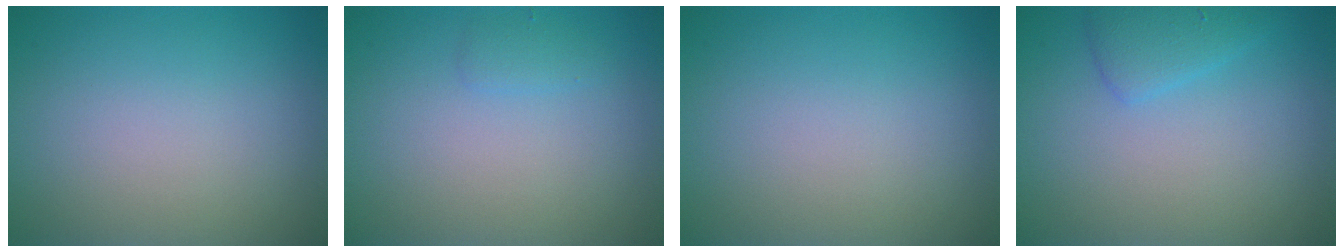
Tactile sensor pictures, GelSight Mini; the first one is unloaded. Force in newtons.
{"total": 0.9, "press": 0.9, "slide": 0.0}
{"total": 0.0}
{"total": 2.0, "press": 2.0, "slide": 0.2}